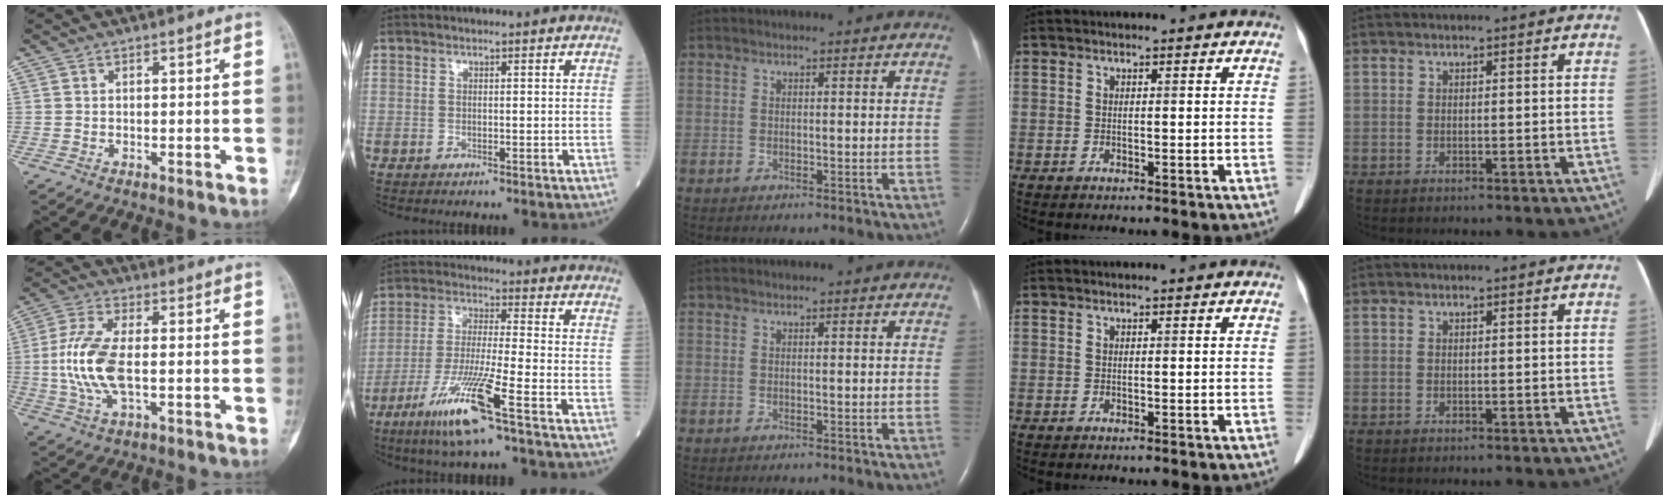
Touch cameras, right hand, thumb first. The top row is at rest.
{"thumb": {"total": 11.4, "force": [-0.8, 5.0, 10.2], "torque": [-0.236, 0.006, -0.016]}, "index": {"total": 12.4, "force": [-6.8, -0.5, 10.3], "torque": [-0.209, -0.033, -0.132]}}